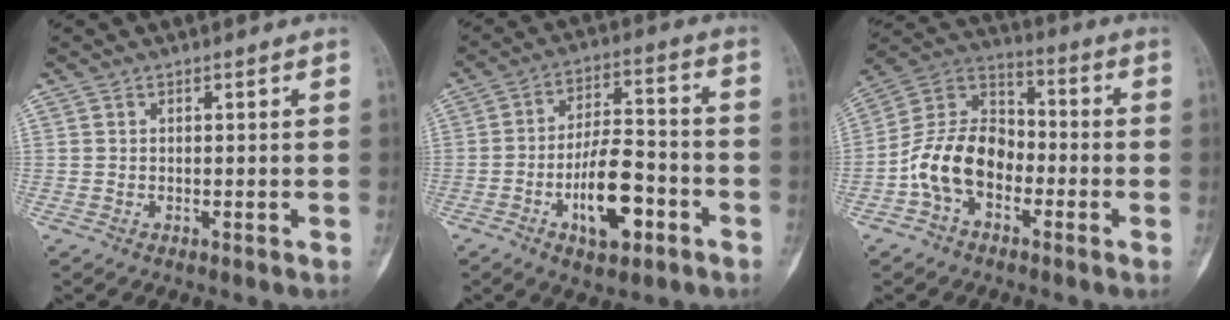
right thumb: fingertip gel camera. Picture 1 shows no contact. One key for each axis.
{"total": 12.5, "fx": -5.1, "fy": 5.5, "fz": 10.0, "tx": -0.159, "ty": 0.033, "tz": -0.082}
{"total": 13.2, "fx": -4.4, "fy": 8.9, "fz": 8.6, "tx": -0.149, "ty": 0.055, "tz": -0.091}